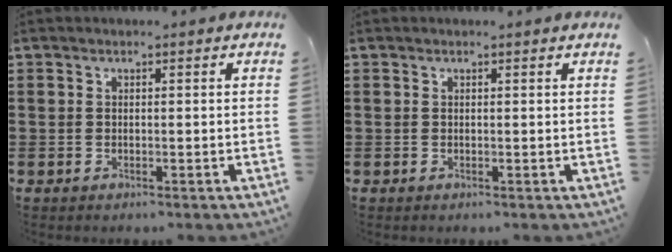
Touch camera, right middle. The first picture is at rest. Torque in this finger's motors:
{"motor_torque": [-0.24, 0.24, -0.18, -0.01]}